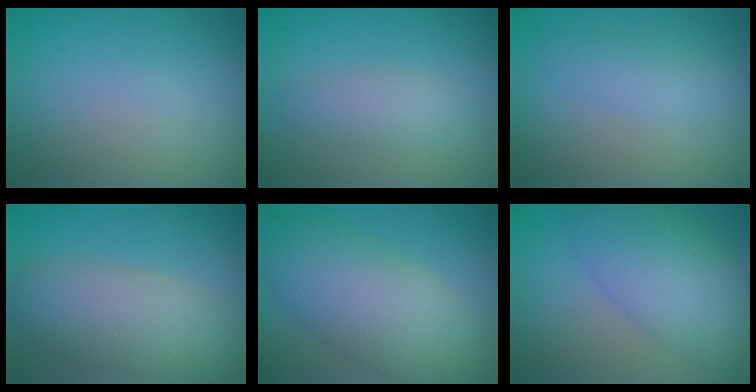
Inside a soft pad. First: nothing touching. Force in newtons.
{"total": 2.3, "press": 2.3, "slide": 0.1}
{"total": 2.2, "press": 2.2, "slide": 0.1}
{"total": 6.3, "press": 6.3, "slide": 0.4}
{"total": 8.5, "press": 8.5, "slide": 0.4}
{"total": 6.8, "press": 6.8, "slide": 0.1}